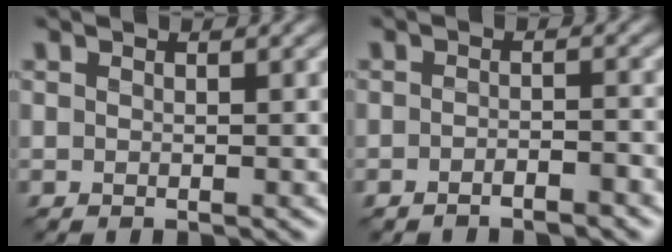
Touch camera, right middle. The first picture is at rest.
{"total": 1.7, "force": [-1.5, 0.2, 0.9], "torque": [-0.016, 0.004, -0.028]}